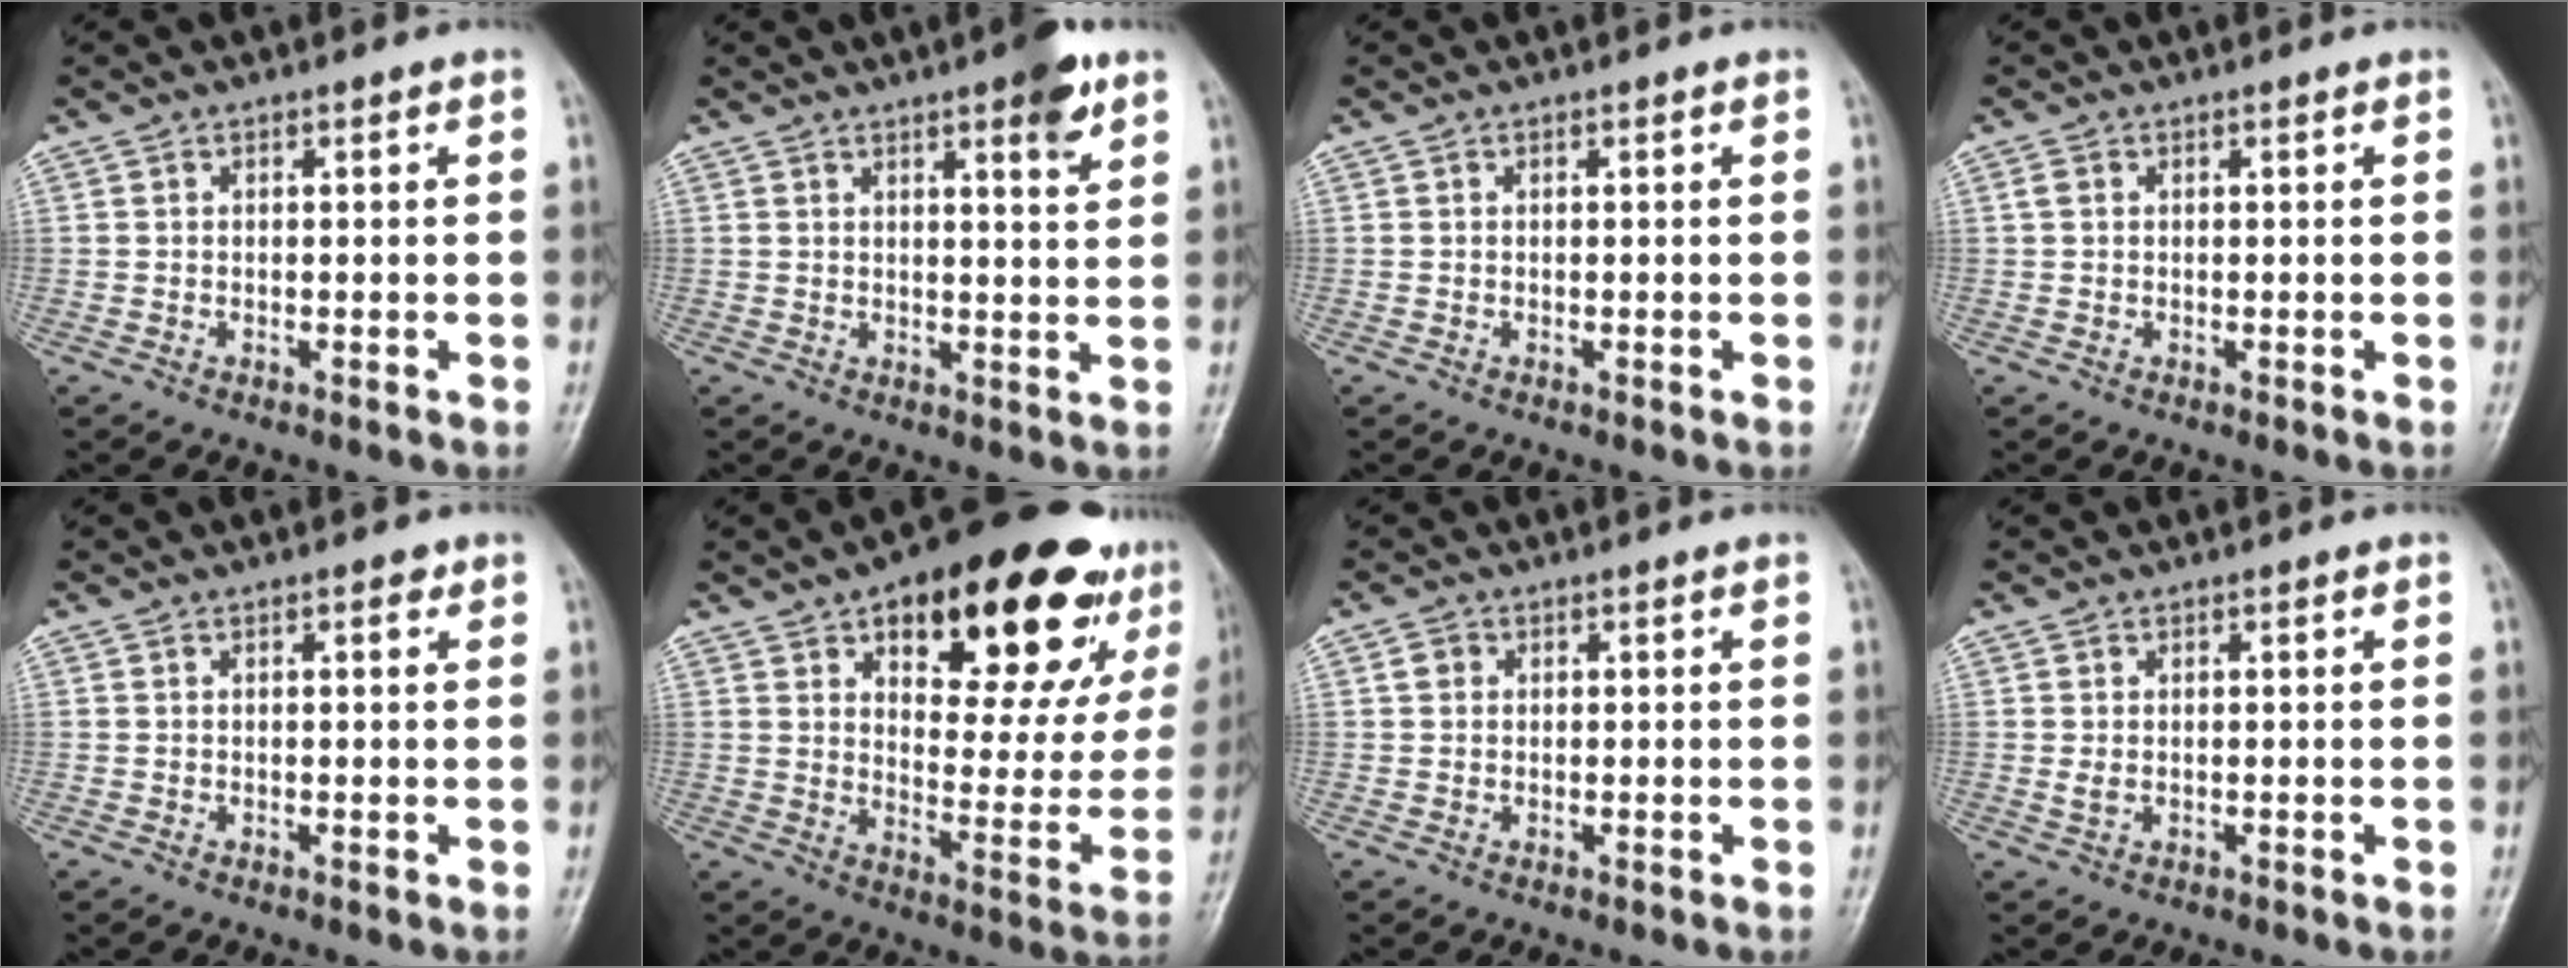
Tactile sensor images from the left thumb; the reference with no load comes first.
{"total": 6.1, "force": [3.6, 1.3, 4.8], "torque": [-0.057, -0.017, 0.045]}
{"total": 0.0}
{"total": 1.1, "force": [0.2, 0.8, 0.7], "torque": [-0.014, 0.004, 0.005]}
{"total": 1.4, "force": [0.7, 0.6, 1.0], "torque": [-0.009, 0.000, 0.006]}
{"total": 28.0, "force": [15.9, 11.9, 19.7], "torque": [-0.222, -0.033, 0.225]}
{"total": 1.7, "force": [0.4, 1.5, 0.7], "torque": [-0.006, 0.003, 0.005]}
{"total": 1.5, "force": [0.3, 0.8, 1.2], "torque": [-0.018, 0.002, 0.009]}